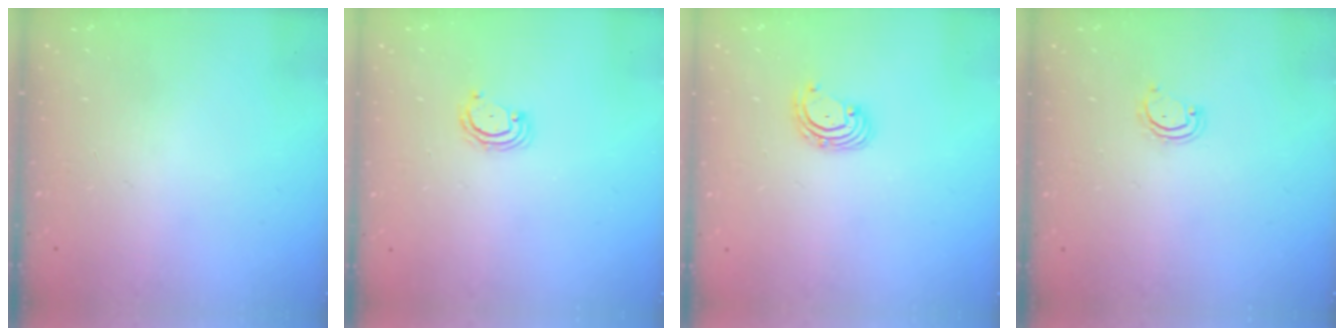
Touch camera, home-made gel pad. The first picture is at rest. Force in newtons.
{"total": 3.6, "press": 3.6, "slide": 0.4}
{"total": 3.3, "press": 3.3, "slide": 0.5}
{"total": 2.9, "press": 2.9, "slide": 0.3}